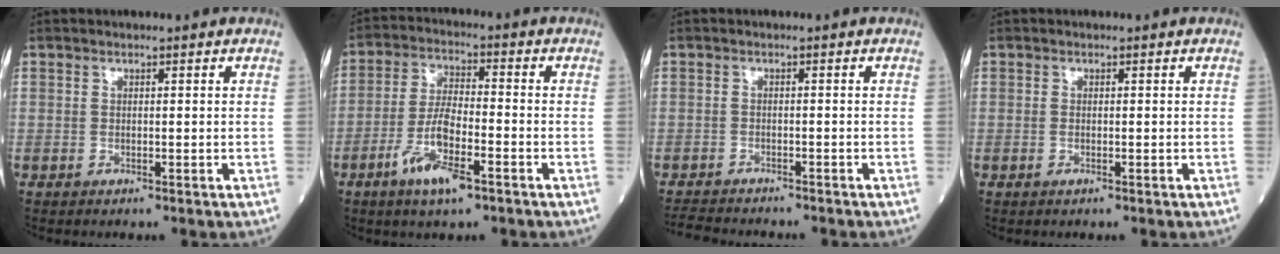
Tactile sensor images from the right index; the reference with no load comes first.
{"total": 8.9, "force": [-4.6, 1.8, 7.4], "torque": [-0.149, -0.009, -0.085]}
{"total": 5.6, "force": [-5.4, 0.9, 1.3], "torque": [-0.015, -0.016, -0.090]}
{"total": 0.6, "force": [-0.3, 0.1, 0.5], "torque": [-0.013, -0.001, -0.005]}